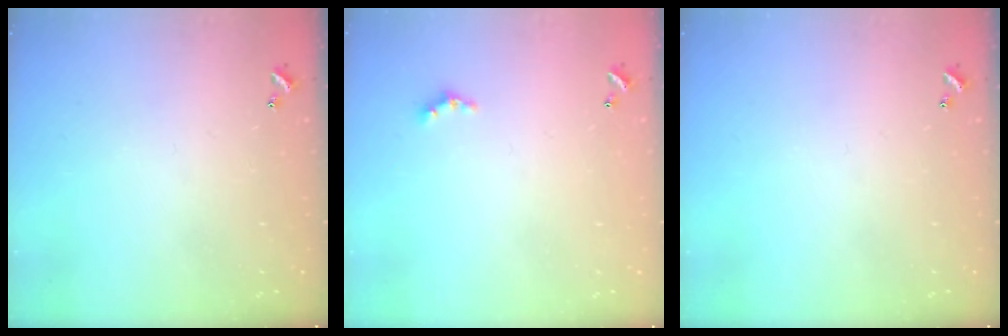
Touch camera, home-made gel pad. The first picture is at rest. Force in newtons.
{"total": 2.3, "press": 2.3, "slide": 0.4}
{"total": 0.0}